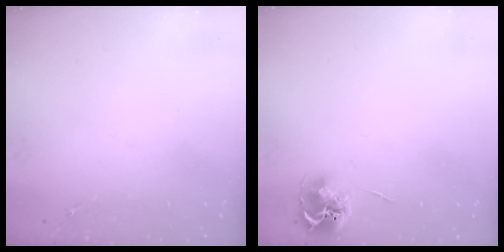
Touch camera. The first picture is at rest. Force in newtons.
{"total": 7.6, "press": 7.5, "slide": 0.6}